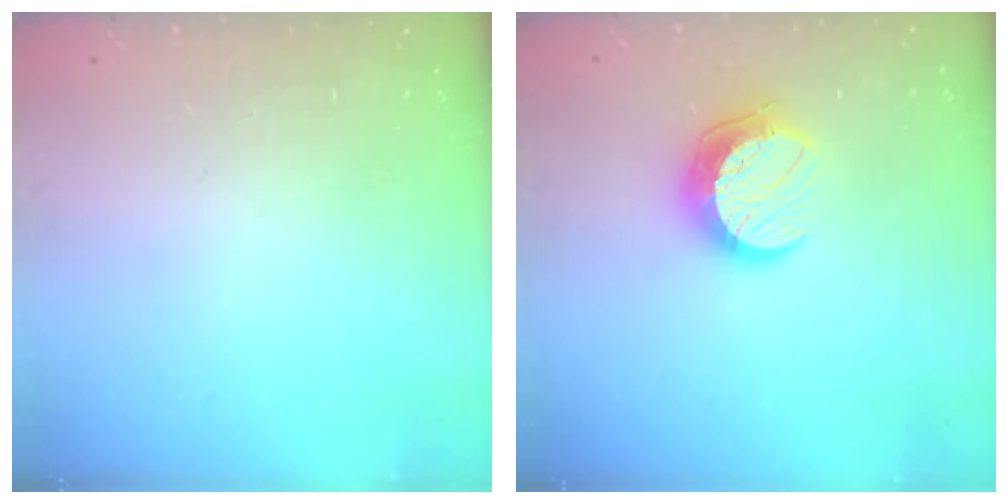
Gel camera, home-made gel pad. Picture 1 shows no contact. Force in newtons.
{"total": 12.2, "press": 12.2, "slide": 0.7}